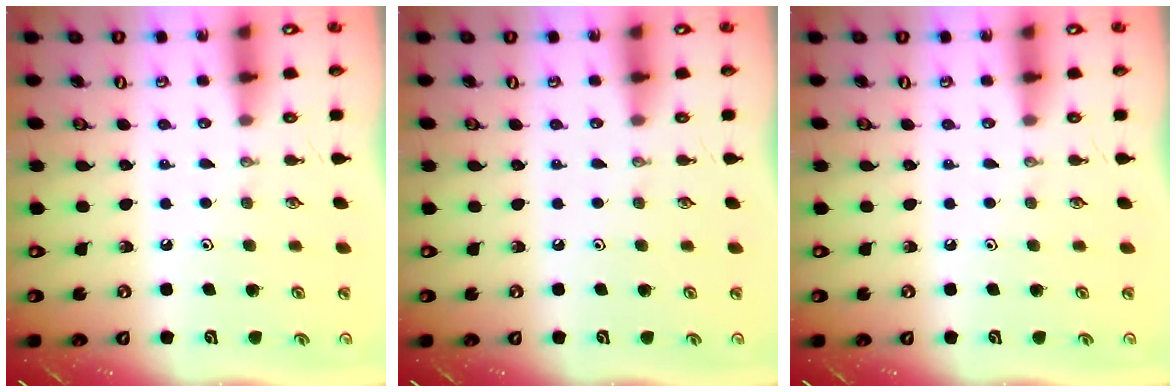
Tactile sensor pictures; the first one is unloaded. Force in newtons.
{"total": 0.0}
{"total": 0.0}